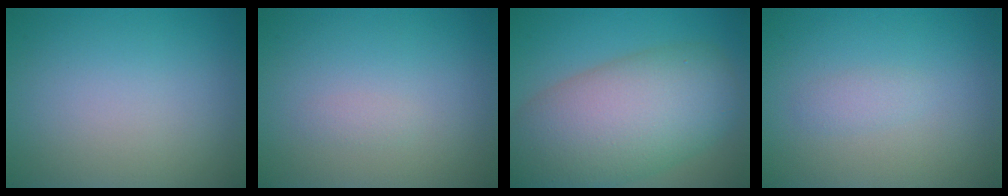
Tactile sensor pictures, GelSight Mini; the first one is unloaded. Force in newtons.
{"total": 0.6, "press": 0.6, "slide": 0.1}
{"total": 11.4, "press": 11.3, "slide": 0.8}
{"total": 1.0, "press": 1.0, "slide": 0.0}